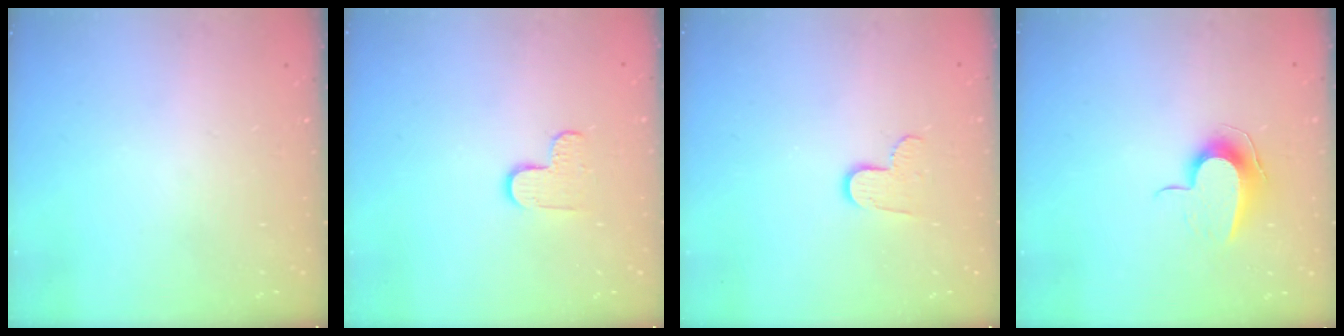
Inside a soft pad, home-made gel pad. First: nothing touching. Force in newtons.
{"total": 5.7, "press": 5.7, "slide": 0.4}
{"total": 6.7, "press": 6.6, "slide": 0.4}
{"total": 9.8, "press": 9.8, "slide": 0.1}